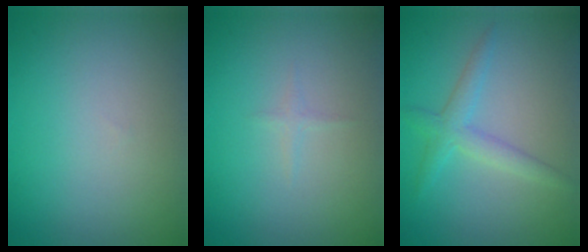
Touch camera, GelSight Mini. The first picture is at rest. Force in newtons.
{"total": 0.6, "press": 0.6, "slide": 0.0}
{"total": 2.5, "press": 2.5, "slide": 0.1}